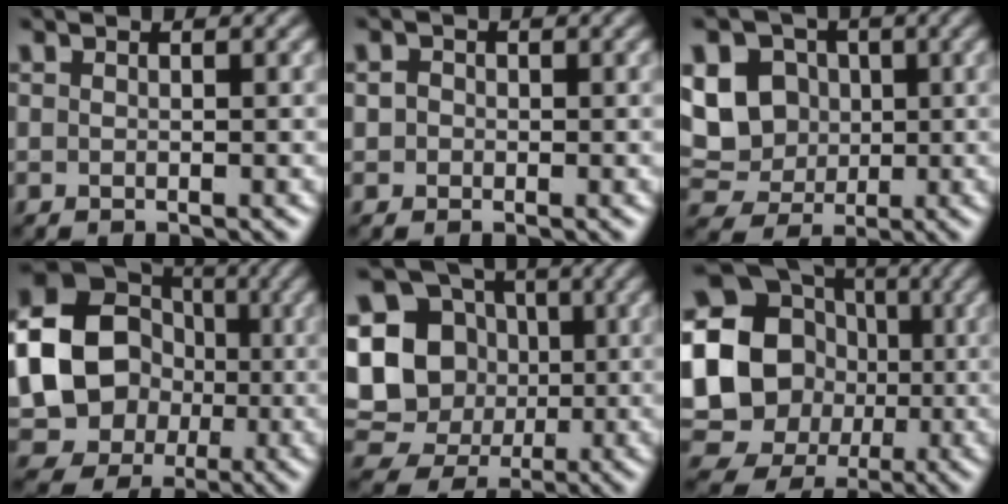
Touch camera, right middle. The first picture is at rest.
{"total": 1.1, "force": [0.1, 1.0, 0.3], "torque": [-0.002, 0.002, -0.004]}
{"total": 9.5, "force": [2.0, 8.1, 4.5], "torque": [-0.098, 0.025, 0.029]}
{"total": 17.9, "force": [-0.1, 16.3, 7.4], "torque": [-0.188, 0.026, -0.041]}
{"total": 12.8, "force": [0.8, 11.7, 5.0], "torque": [-0.154, 0.031, -0.004]}
{"total": 21.3, "force": [0.7, 20.0, 7.3], "torque": [-0.185, 0.023, -0.030]}